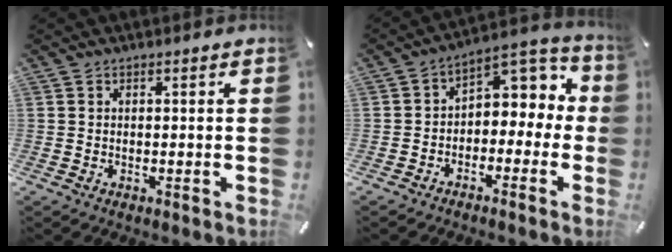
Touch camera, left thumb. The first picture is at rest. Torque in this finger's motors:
{"motor_torque": [0.70, 2.08, 0.44, -0.34, 0.18]}